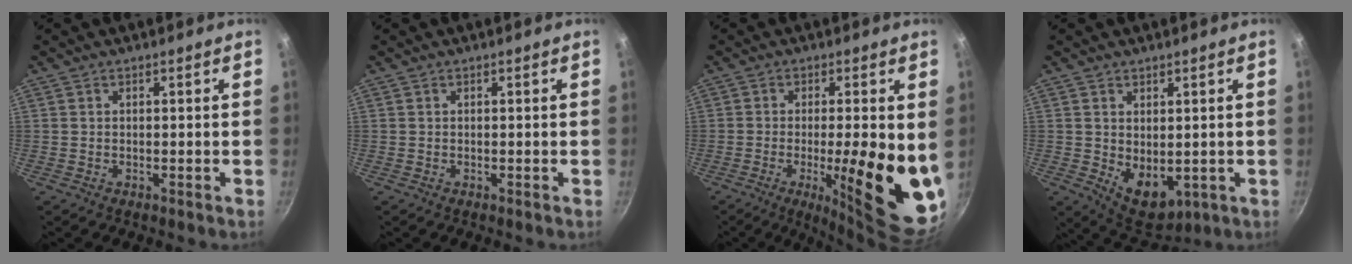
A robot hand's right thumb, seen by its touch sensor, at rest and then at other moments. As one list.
[{"total": 0.0}, {"total": 17.4, "force": [-2.2, 4.4, 16.7], "torque": [-0.216, -0.024, -0.027]}, {"total": 7.7, "force": [0.2, 5.0, 5.8], "torque": [-0.066, -0.020, 0.023]}]